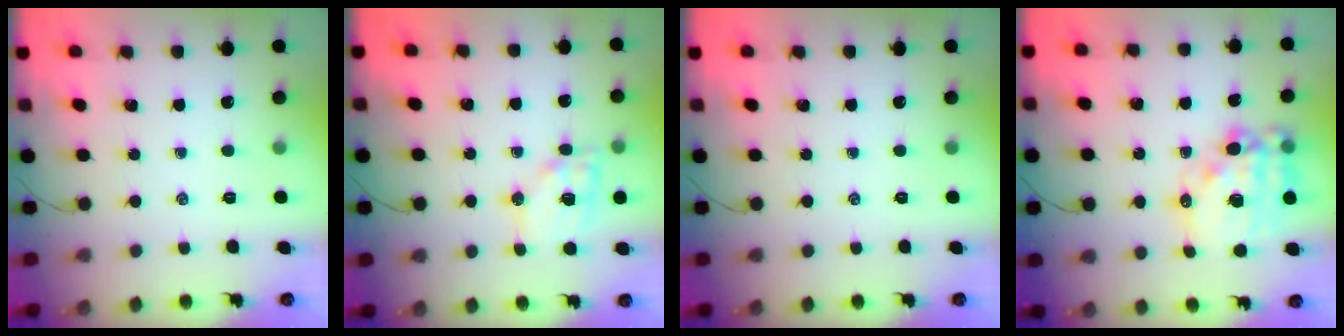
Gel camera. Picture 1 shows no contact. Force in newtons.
{"total": 12.9, "press": 12.7, "slide": 2.0}
{"total": 0.0}
{"total": 17.5, "press": 17.1, "slide": 4.0}